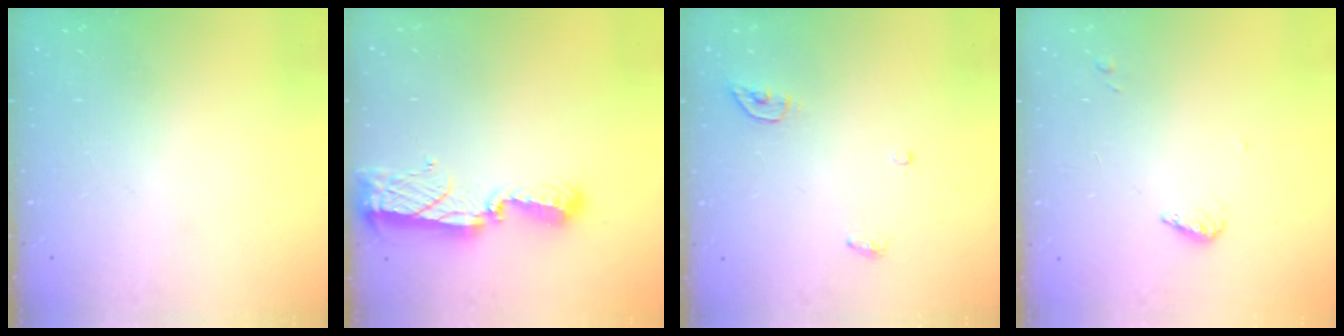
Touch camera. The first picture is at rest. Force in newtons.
{"total": 8.7, "press": 8.7, "slide": 0.7}
{"total": 3.9, "press": 3.8, "slide": 0.3}
{"total": 3.9, "press": 3.9, "slide": 0.5}